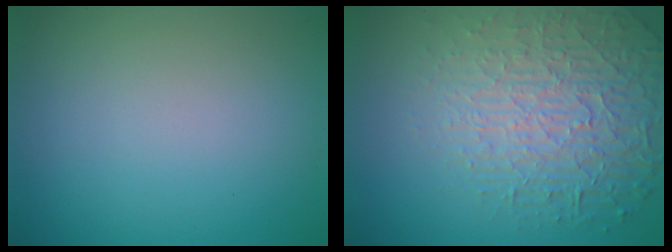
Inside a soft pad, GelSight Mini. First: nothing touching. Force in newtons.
{"total": 6.8, "press": 5.2, "slide": 4.4}